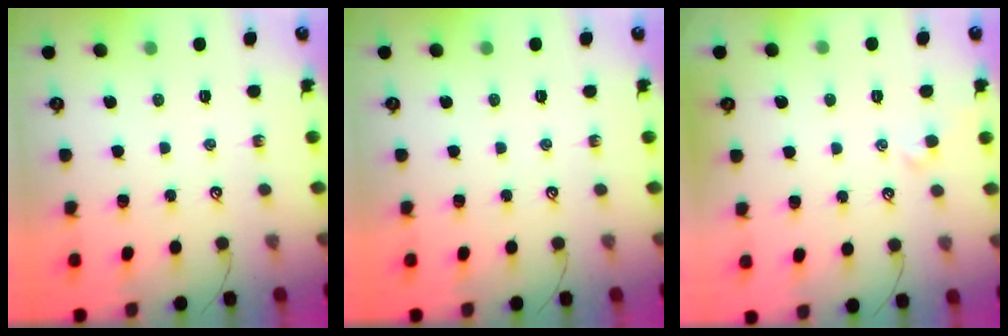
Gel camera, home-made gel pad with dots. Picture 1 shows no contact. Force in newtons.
{"total": 0.0}
{"total": 2.1, "press": 2.1, "slide": 0.3}